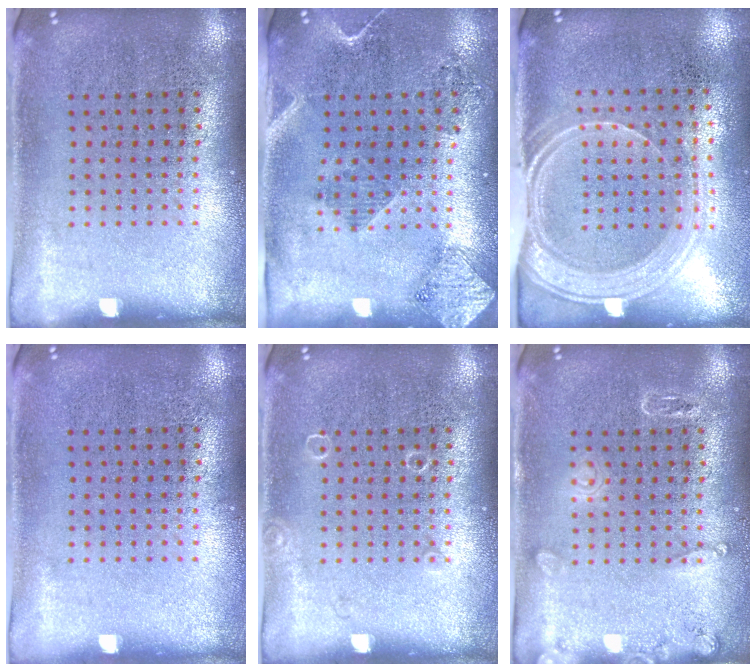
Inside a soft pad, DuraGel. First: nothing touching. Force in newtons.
{"total": 1.9, "press": 1.7, "slide": 1.0}
{"total": 1.8, "press": 1.5, "slide": 0.9}
{"total": 0.0}
{"total": 0.5, "press": 0.5, "slide": 0.1}
{"total": 1.8, "press": 1.8, "slide": 0.2}